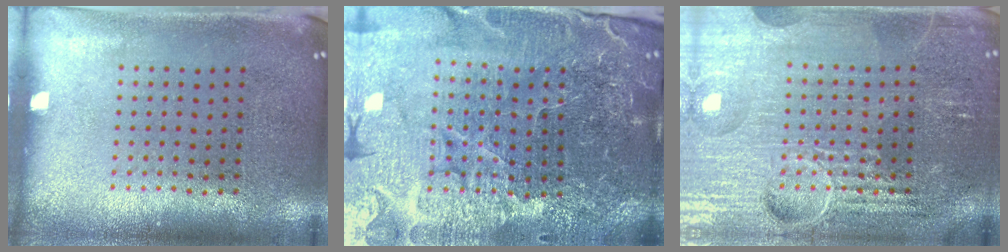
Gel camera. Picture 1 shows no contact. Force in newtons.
{"total": 5.6, "press": 5.2, "slide": 2.1}
{"total": 7.1, "press": 7.0, "slide": 0.9}